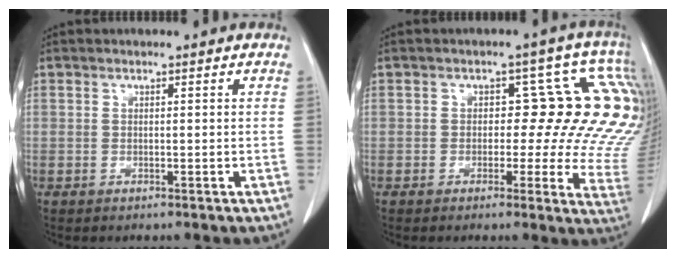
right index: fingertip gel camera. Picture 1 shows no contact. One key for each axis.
{"total": 13.1, "fx": 3.3, "fy": 6.1, "fz": 11.2, "tx": -0.121, "ty": 0.008, "tz": 0.014}